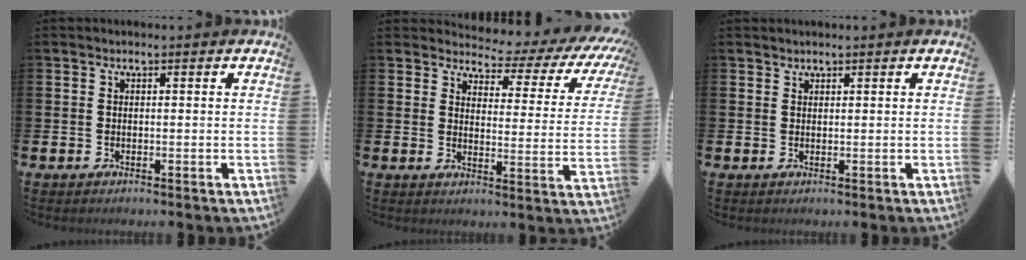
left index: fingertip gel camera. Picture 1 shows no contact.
{"total": 3.2, "force": [2.5, 1.7, 1.1], "torque": [-0.027, -0.035, 0.030]}
{"total": 1.1, "force": [1.1, 0.2, -0.1], "torque": [0.010, -0.002, 0.018]}